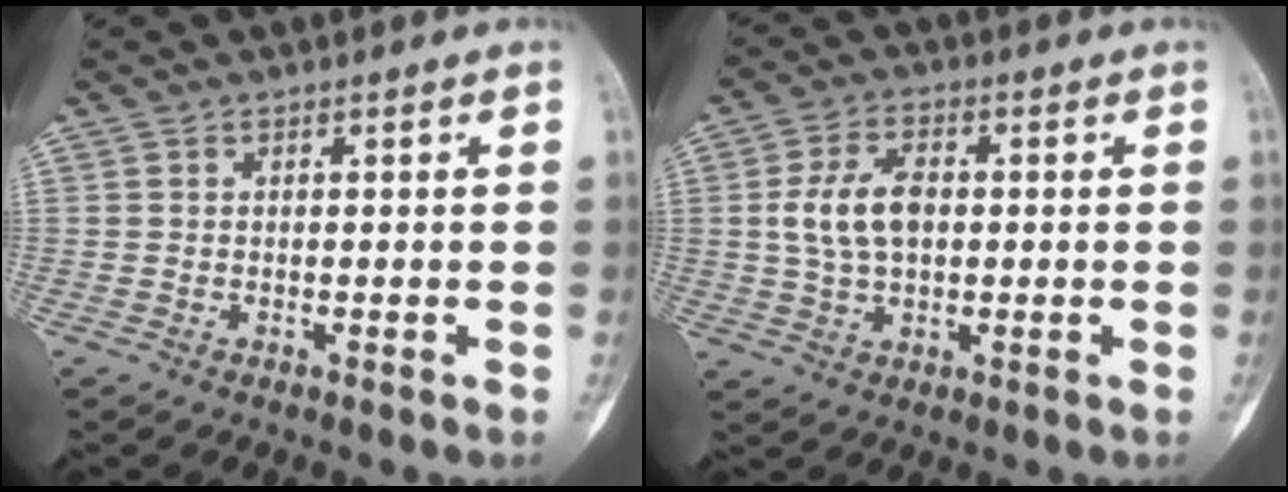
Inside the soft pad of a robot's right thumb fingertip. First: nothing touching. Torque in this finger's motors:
{"motor_torque": [0.59, 0.74, 0.31, -0.22, 0.07]}